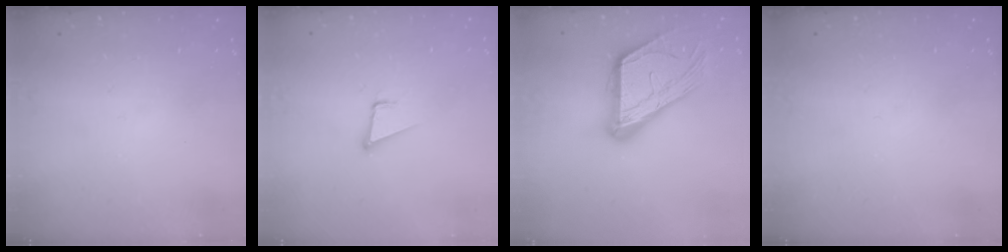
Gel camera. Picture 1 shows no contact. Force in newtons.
{"total": 3.4, "press": 2.6, "slide": 2.2}
{"total": 17.1, "press": 17.0, "slide": 1.6}
{"total": 0.0}